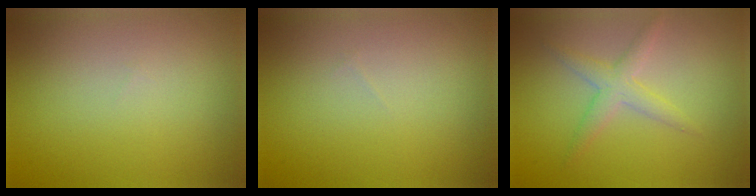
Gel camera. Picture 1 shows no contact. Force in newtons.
{"total": 0.0}
{"total": 2.4, "press": 2.4, "slide": 0.1}